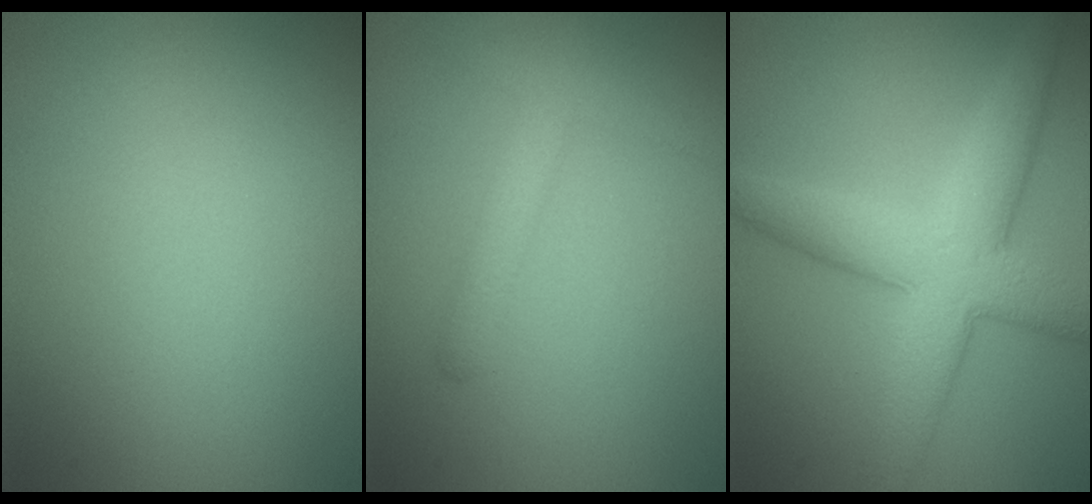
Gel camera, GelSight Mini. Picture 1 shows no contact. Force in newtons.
{"total": 2.4, "press": 2.4, "slide": 0.1}
{"total": 6.7, "press": 6.7, "slide": 0.2}